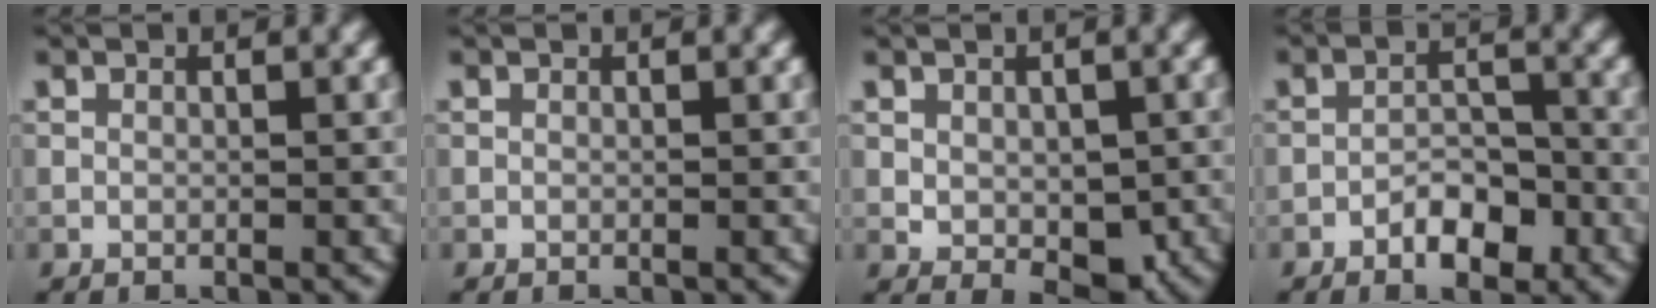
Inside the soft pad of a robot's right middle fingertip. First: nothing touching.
{"total": 0.0}
{"total": 3.9, "force": [-0.5, 2.5, 3.0], "torque": [-0.046, -0.008, -0.002]}
{"total": 3.7, "force": [-2.1, 1.8, 2.4], "torque": [-0.031, 0.009, -0.035]}